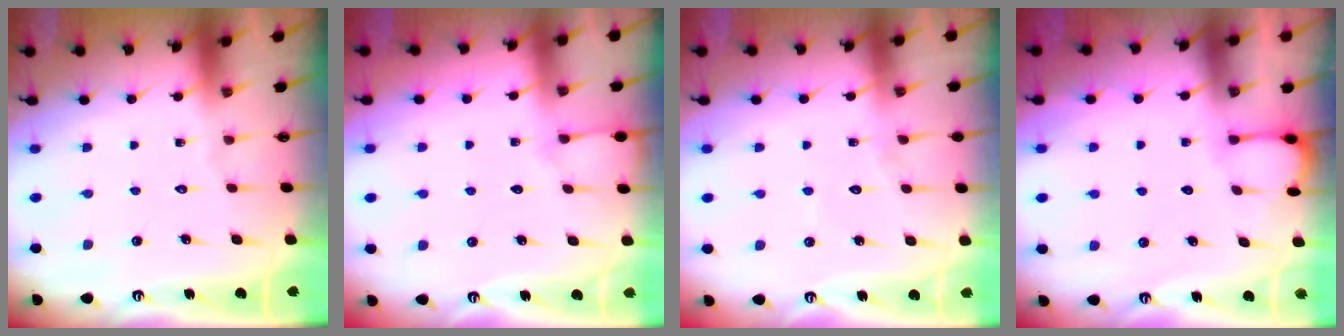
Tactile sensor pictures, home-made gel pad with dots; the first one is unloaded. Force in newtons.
{"total": 2.7, "press": 2.7, "slide": 0.5}
{"total": 4.7, "press": 4.7, "slide": 0.5}
{"total": 2.1, "press": 2.1, "slide": 0.2}